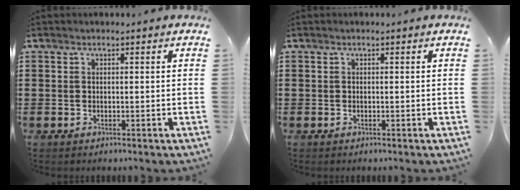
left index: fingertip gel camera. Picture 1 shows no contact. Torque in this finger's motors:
{"motor_torque": [0.00, 0.00, 0.00, -0.01]}